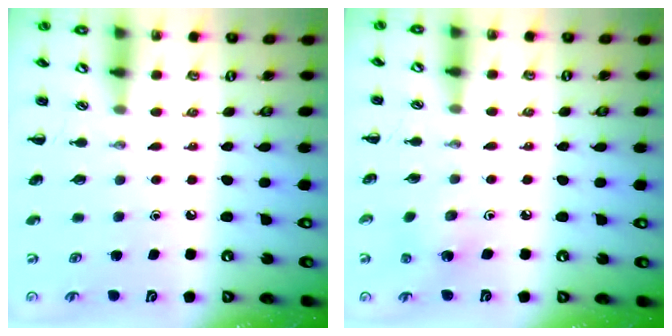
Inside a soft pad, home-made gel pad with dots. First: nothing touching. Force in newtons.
{"total": 2.1, "press": 2.0, "slide": 0.7}